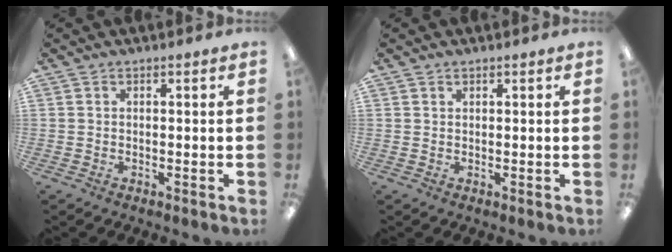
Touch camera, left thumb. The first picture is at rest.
{"total": 0.6, "force": [0.5, 0.3, 0.1], "torque": [-0.002, 0.000, 0.009]}